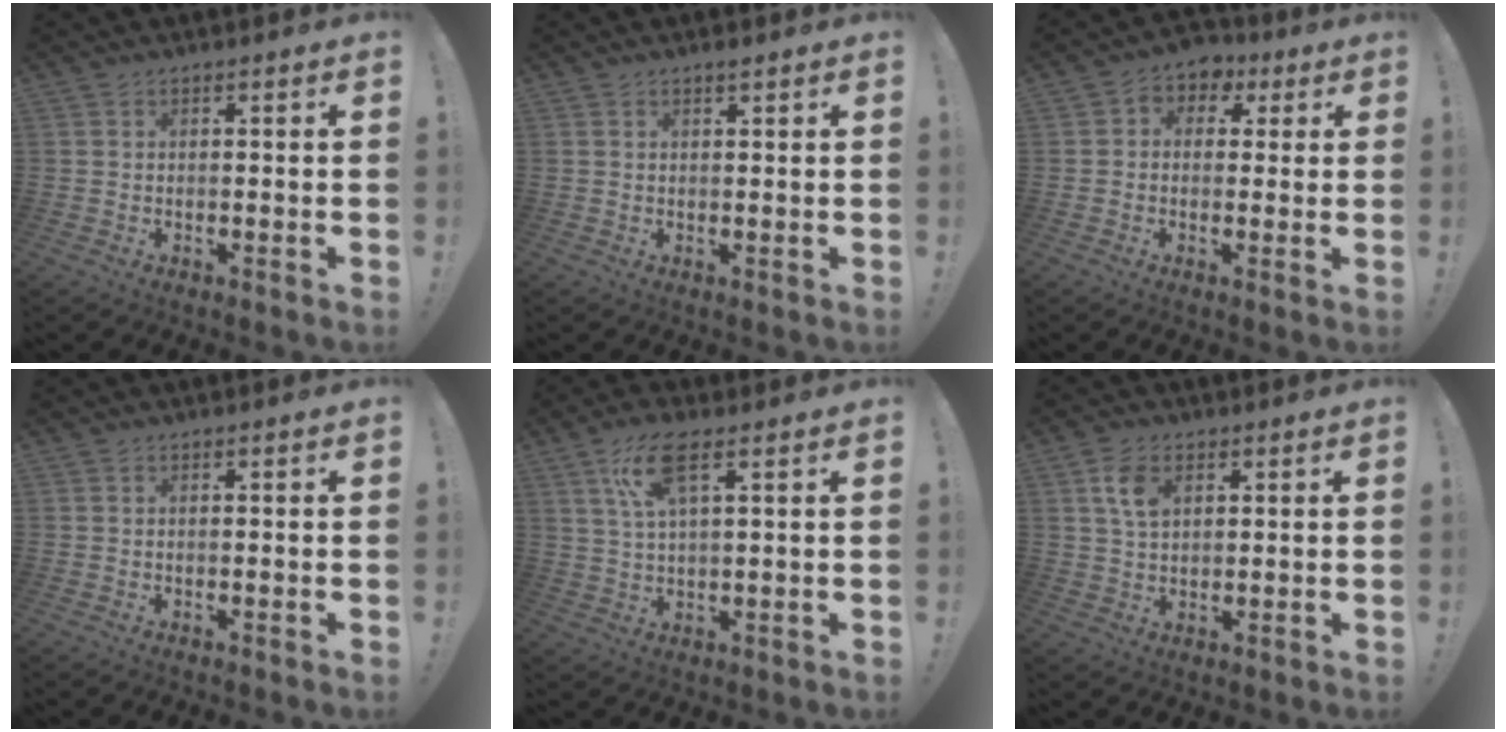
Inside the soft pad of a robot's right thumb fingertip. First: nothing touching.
{"total": 1.2, "force": [0.9, 0.0, 0.8], "torque": [-0.008, -0.003, 0.014]}
{"total": 5.4, "force": [0.4, 4.9, 2.1], "torque": [-0.014, -0.002, 0.008]}
{"total": 0.0}
{"total": 9.7, "force": [4.5, 3.2, 8.0], "torque": [-0.151, -0.001, 0.084]}
{"total": 8.0, "force": [3.2, 5.5, 4.9], "torque": [-0.079, 0.002, 0.062]}